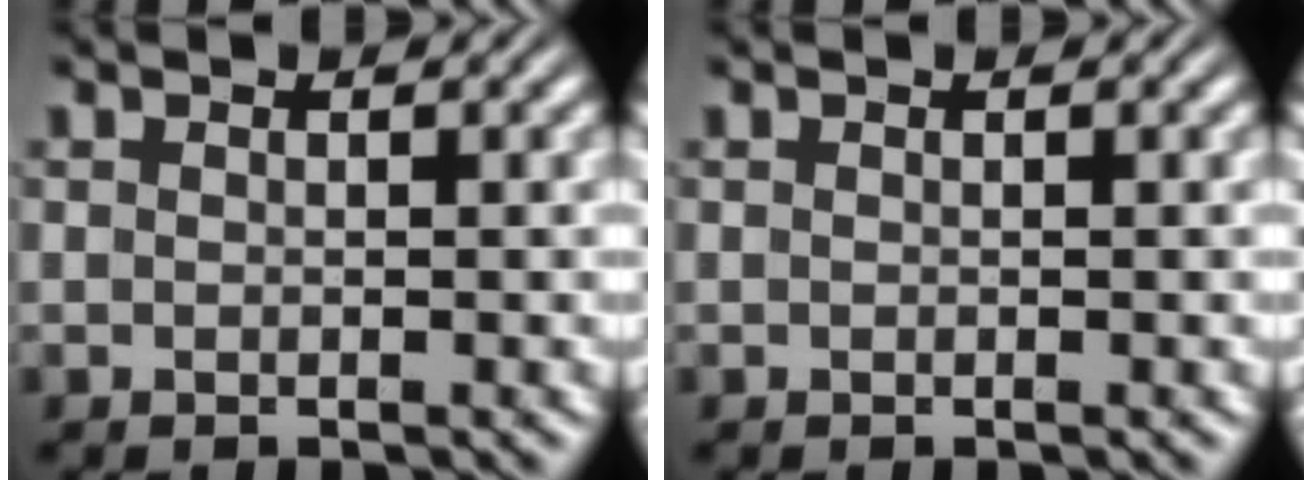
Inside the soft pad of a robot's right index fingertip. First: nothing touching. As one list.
[{"total": 0.0}]